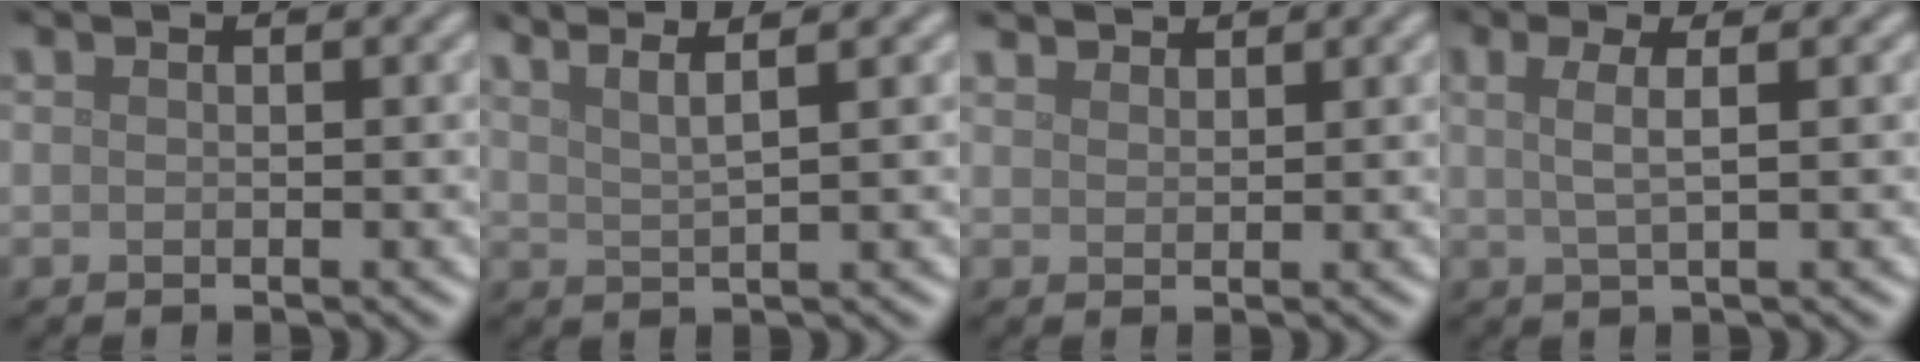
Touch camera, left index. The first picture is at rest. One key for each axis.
{"total": 5.2, "fx": 3.8, "fy": 1.2, "fz": 3.3, "tx": -0.047, "ty": 0.026, "tz": 0.035}
{"total": 2.4, "fx": 2.4, "fy": 0.4, "fz": 0.4, "tx": -0.009, "ty": 0.000, "tz": 0.044}
{"total": 2.6, "fx": 0.7, "fy": 0.7, "fz": 2.4, "tx": -0.043, "ty": 0.002, "tz": 0.009}